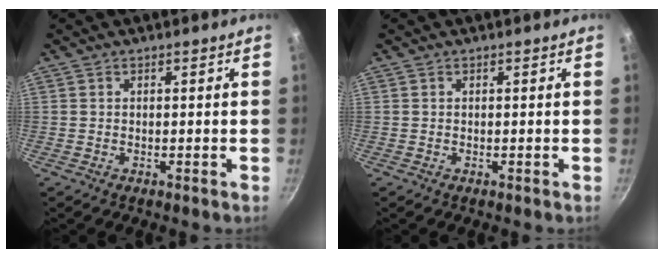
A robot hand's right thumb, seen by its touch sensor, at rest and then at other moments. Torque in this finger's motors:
{"motor_torque": [-0.21, 0.13, 0.00, 0.00, 0.00]}